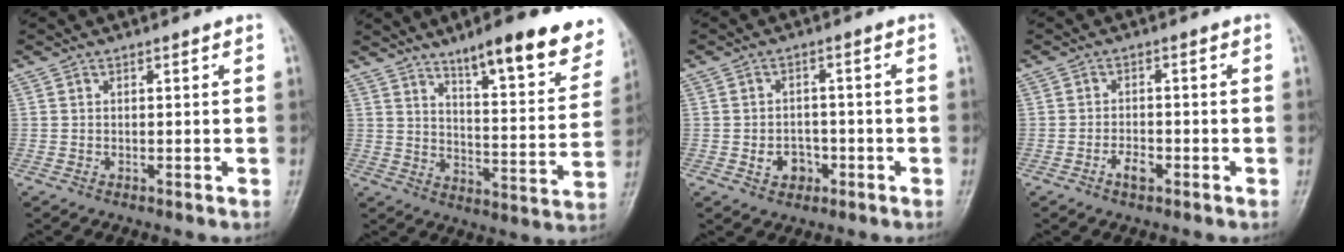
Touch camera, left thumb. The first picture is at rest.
{"total": 18.4, "force": [12.6, 4.4, 12.7], "torque": [-0.132, -0.064, 0.180]}
{"total": 4.5, "force": [-1.6, 3.6, 2.2], "torque": [-0.013, 0.016, -0.022]}
{"total": 2.9, "force": [-1.6, 1.4, 2.0], "torque": [-0.033, 0.012, -0.029]}